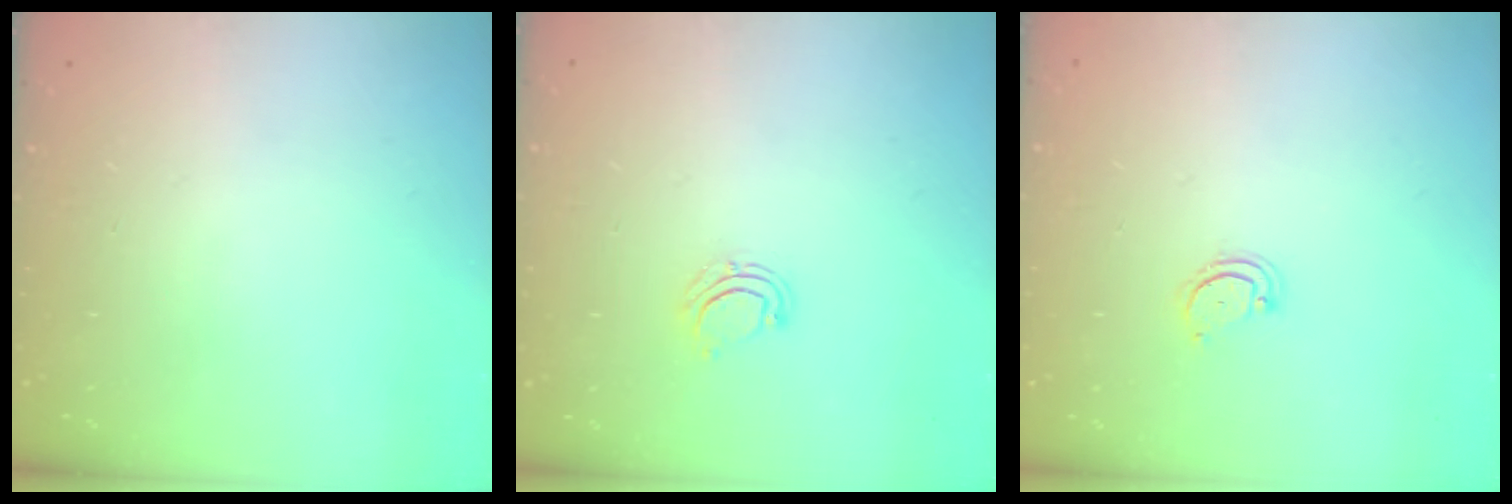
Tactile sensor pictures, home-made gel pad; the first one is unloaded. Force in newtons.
{"total": 5.0, "press": 4.9, "slide": 1.0}
{"total": 2.3, "press": 2.3, "slide": 0.2}